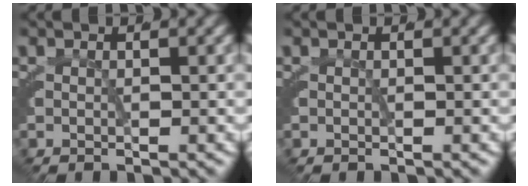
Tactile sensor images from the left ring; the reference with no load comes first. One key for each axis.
{"total": 0.0}